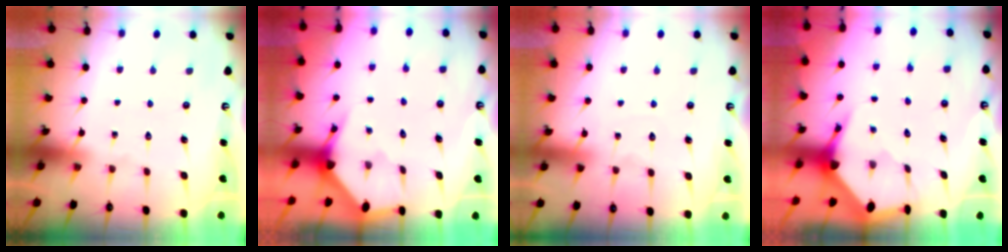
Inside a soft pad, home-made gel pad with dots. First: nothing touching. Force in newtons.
{"total": 2.8, "press": 2.8, "slide": 0.3}
{"total": 4.3, "press": 4.3, "slide": 0.5}
{"total": 3.6, "press": 3.5, "slide": 0.5}